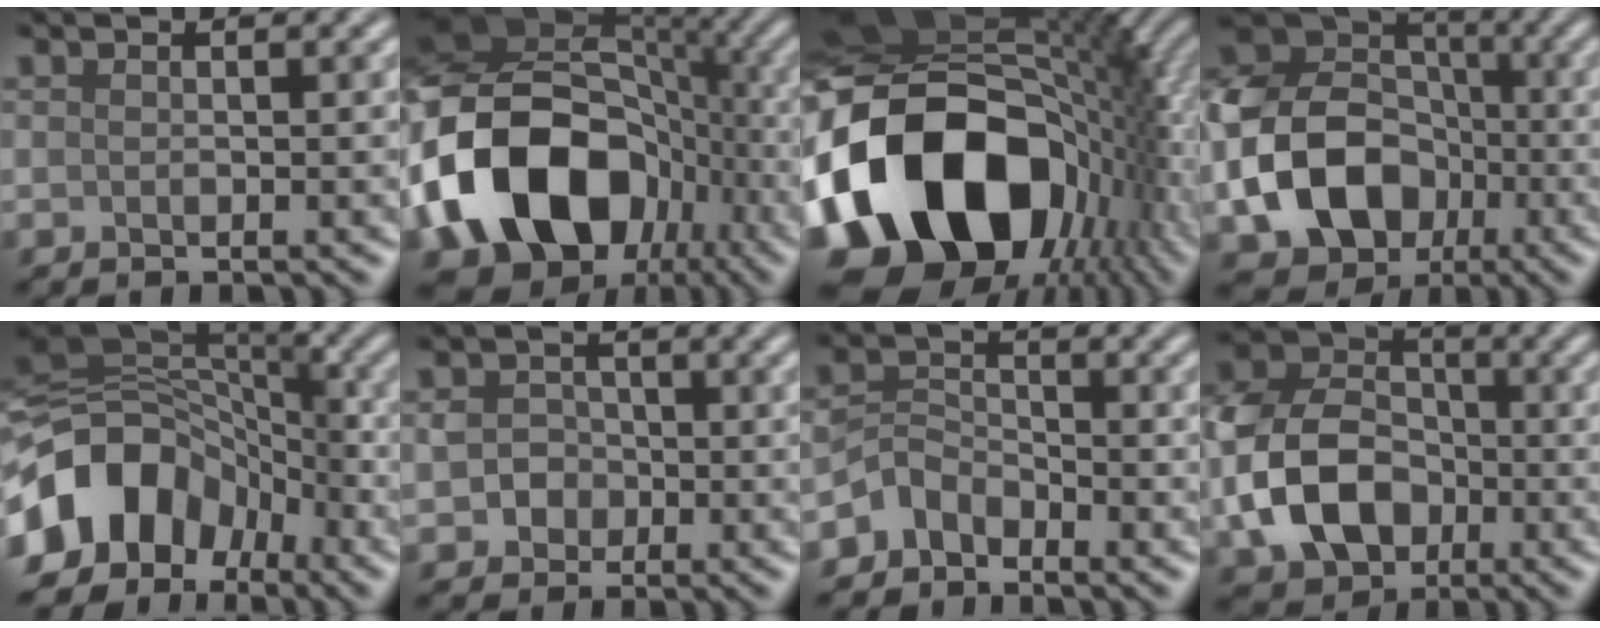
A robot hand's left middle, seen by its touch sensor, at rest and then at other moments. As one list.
[{"total": 16.9, "force": [-4.6, 12.8, 10.1], "torque": [-0.200, -0.004, -0.079]}, {"total": 19.6, "force": [-5.3, 13.7, 13.0], "torque": [-0.276, -0.026, -0.080]}, {"total": 12.7, "force": [-3.3, 10.1, 7.0], "torque": [-0.158, -0.011, -0.062]}, {"total": 12.6, "force": [-5.2, 9.0, 7.1], "torque": [-0.144, 0.000, -0.105]}, {"total": 2.1, "force": [-0.4, 2.0, 0.7], "torque": [-0.006, 0.005, -0.010]}, {"total": 2.6, "force": [-2.1, 1.5, 0.4], "torque": [-0.007, 0.013, -0.049]}, {"total": 9.5, "force": [-2.4, 7.2, 5.7], "torque": [-0.125, 0.000, -0.052]}]